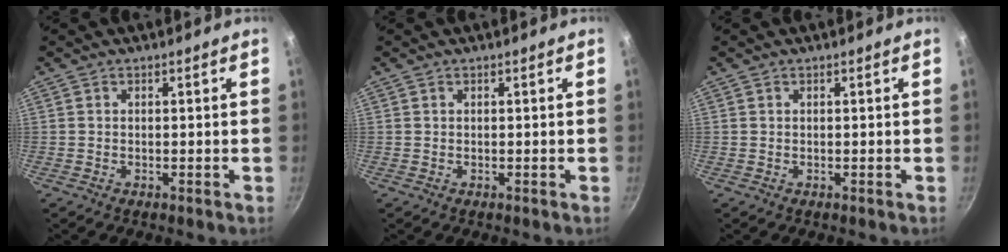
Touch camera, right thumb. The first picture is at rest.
{"total": 0.0}
{"total": 0.0}